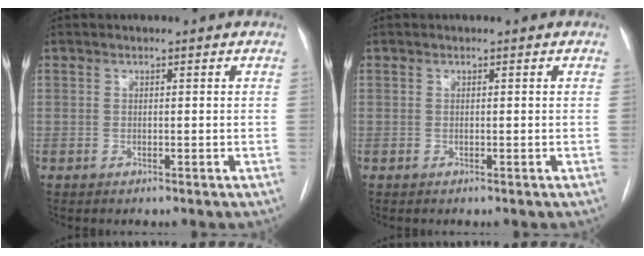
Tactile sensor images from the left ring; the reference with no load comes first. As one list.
[{"total": 0.0}]